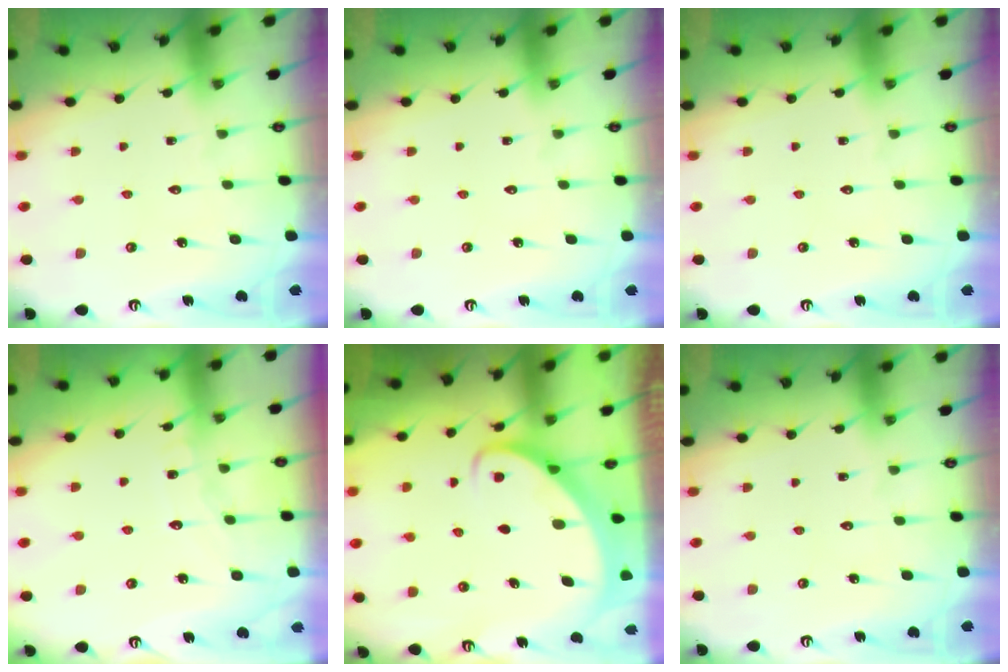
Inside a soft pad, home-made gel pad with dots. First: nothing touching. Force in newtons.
{"total": 0.0}
{"total": 0.0}
{"total": 6.3, "press": 6.3, "slide": 0.6}
{"total": 2.7, "press": 2.7, "slide": 0.3}
{"total": 0.0}